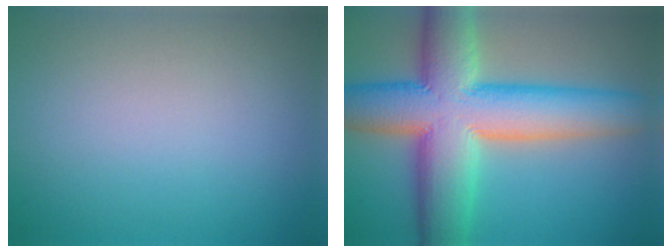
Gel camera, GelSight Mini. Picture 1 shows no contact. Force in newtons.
{"total": 13.4, "press": 13.4, "slide": 0.4}